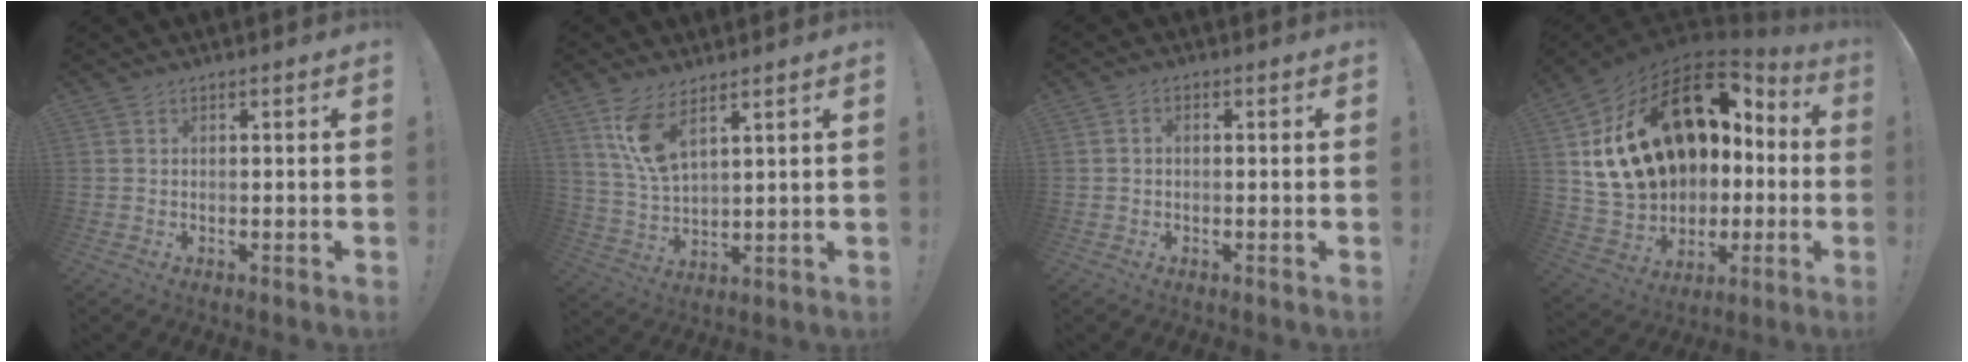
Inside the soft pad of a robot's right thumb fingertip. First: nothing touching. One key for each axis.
{"total": 10.1, "fx": 6.3, "fy": 3.8, "fz": 6.9, "tx": -0.141, "ty": -0.025, "tz": 0.117}
{"total": 1.4, "fx": -0.5, "fy": 0.9, "fz": 1.0, "tx": -0.018, "ty": 0.006, "tz": -0.009}
{"total": 25.1, "fx": 6.8, "fy": 17.6, "fz": 16.6, "tx": -0.281, "ty": -0.031, "tz": 0.171}